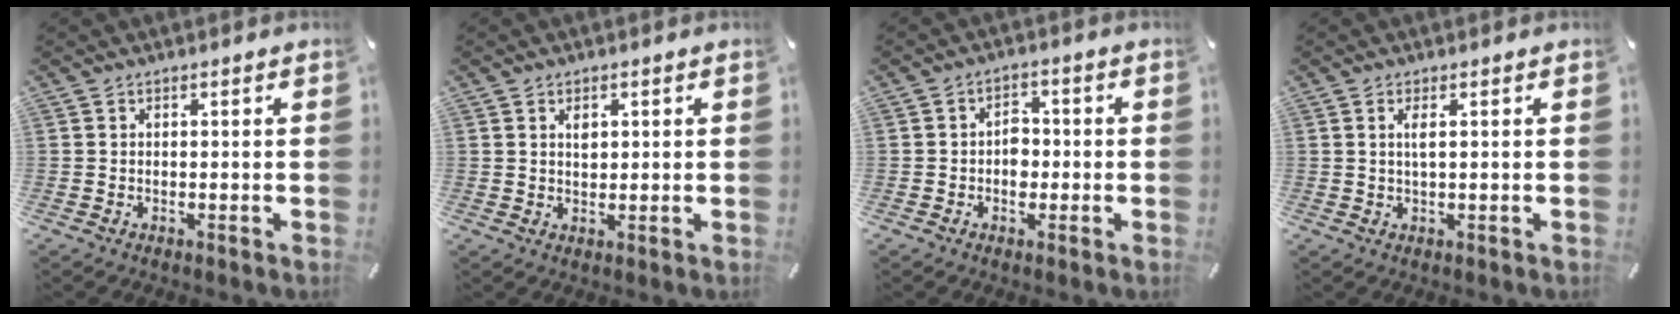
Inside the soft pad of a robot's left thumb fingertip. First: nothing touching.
{"total": 2.2, "force": [0.8, 1.6, 1.3], "torque": [-0.013, -0.003, 0.010]}
{"total": 4.4, "force": [-0.8, 3.4, 2.7], "torque": [-0.033, 0.003, -0.019]}
{"total": 2.2, "force": [0.5, 0.4, 2.1], "torque": [-0.042, 0.001, 0.007]}